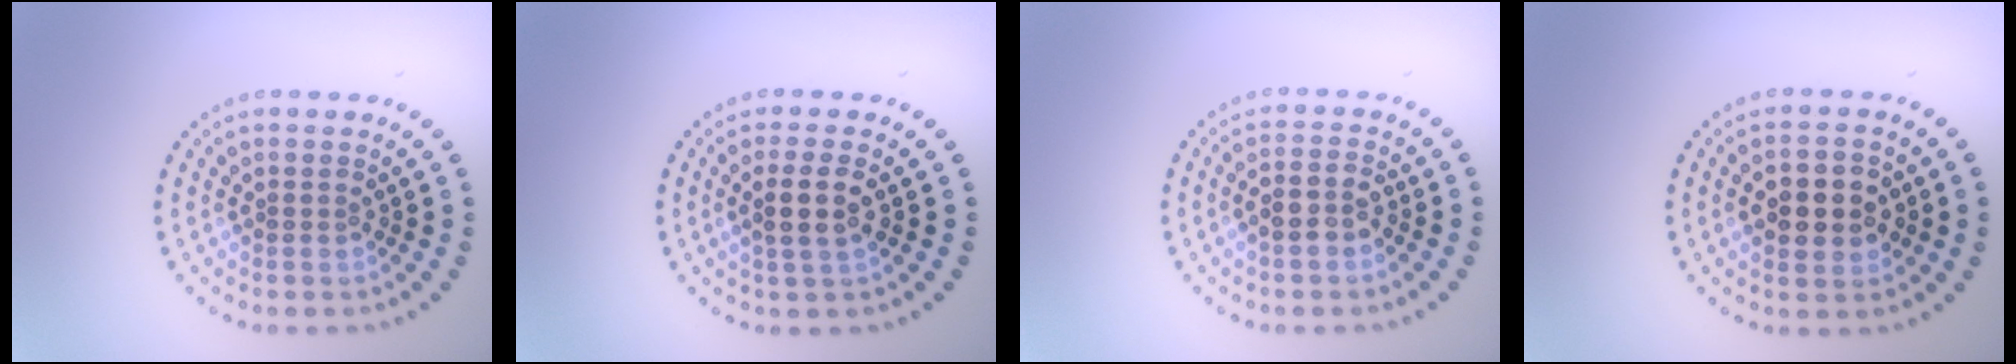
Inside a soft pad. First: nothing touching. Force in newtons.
{"total": 2.6, "press": 2.3, "slide": 1.2}
{"total": 2.2, "press": 2.1, "slide": 0.7}
{"total": 3.8, "press": 3.8, "slide": 0.2}